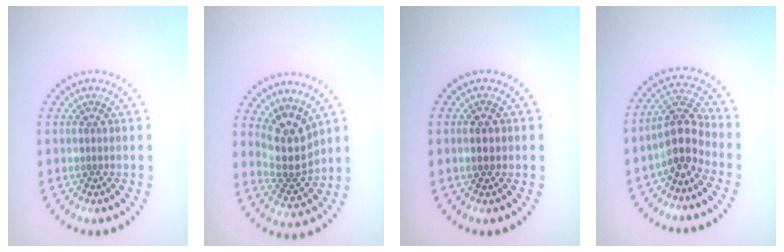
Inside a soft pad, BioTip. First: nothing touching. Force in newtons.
{"total": 4.0, "press": 3.3, "slide": 2.2}
{"total": 2.1, "press": 2.0, "slide": 0.2}
{"total": 3.8, "press": 3.4, "slide": 1.7}